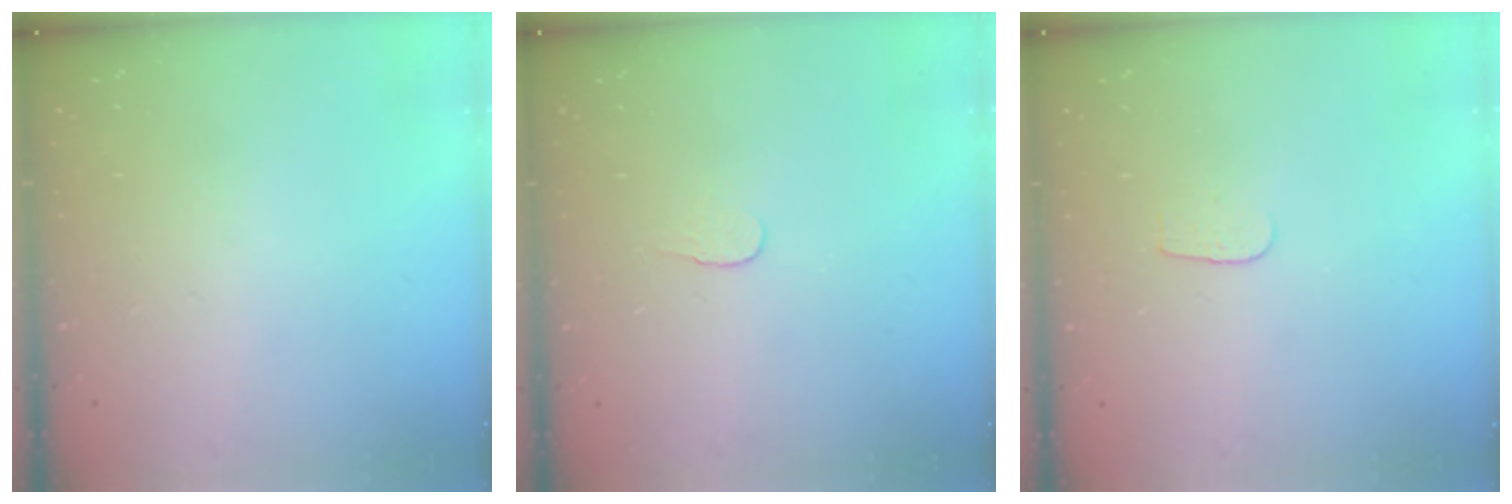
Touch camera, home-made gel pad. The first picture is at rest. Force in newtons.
{"total": 3.8, "press": 3.8, "slide": 0.3}
{"total": 3.7, "press": 3.6, "slide": 0.4}